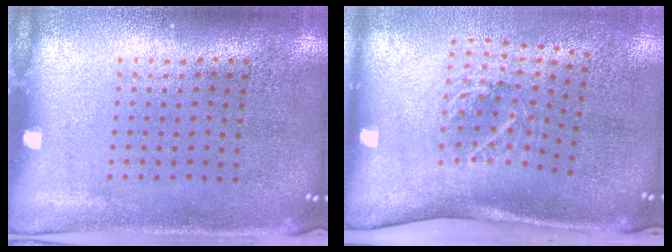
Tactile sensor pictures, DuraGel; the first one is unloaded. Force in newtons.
{"total": 2.0, "press": 1.4, "slide": 1.4}